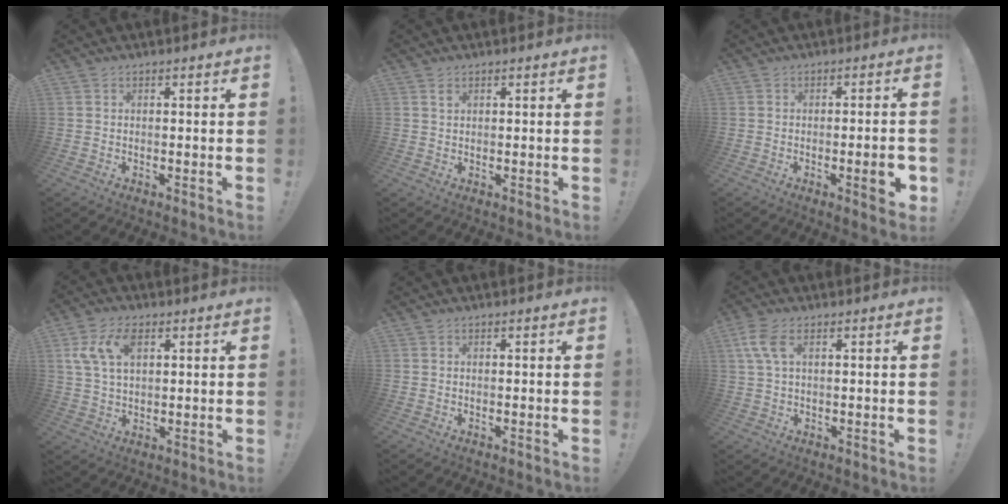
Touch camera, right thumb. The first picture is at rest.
{"total": 1.0, "force": [0.6, 0.5, 0.6], "torque": [-0.009, -0.001, 0.011]}
{"total": 6.5, "force": [-2.0, 1.1, 6.1], "torque": [-0.074, -0.002, -0.030]}
{"total": 10.1, "force": [3.8, 6.1, 7.0], "torque": [-0.139, 0.001, 0.072]}
{"total": 0.0}
{"total": 6.1, "force": [1.9, 2.8, 5.1], "torque": [-0.115, 0.004, 0.035]}